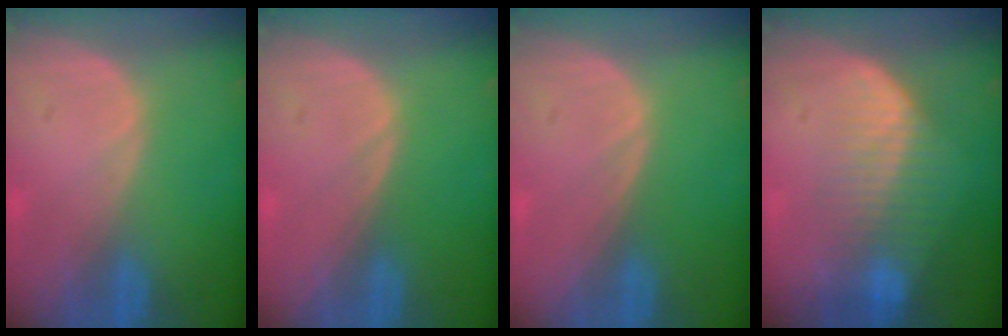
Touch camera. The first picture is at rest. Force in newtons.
{"total": 0.0}
{"total": 0.0}
{"total": 7.6, "press": 6.7, "slide": 3.5}